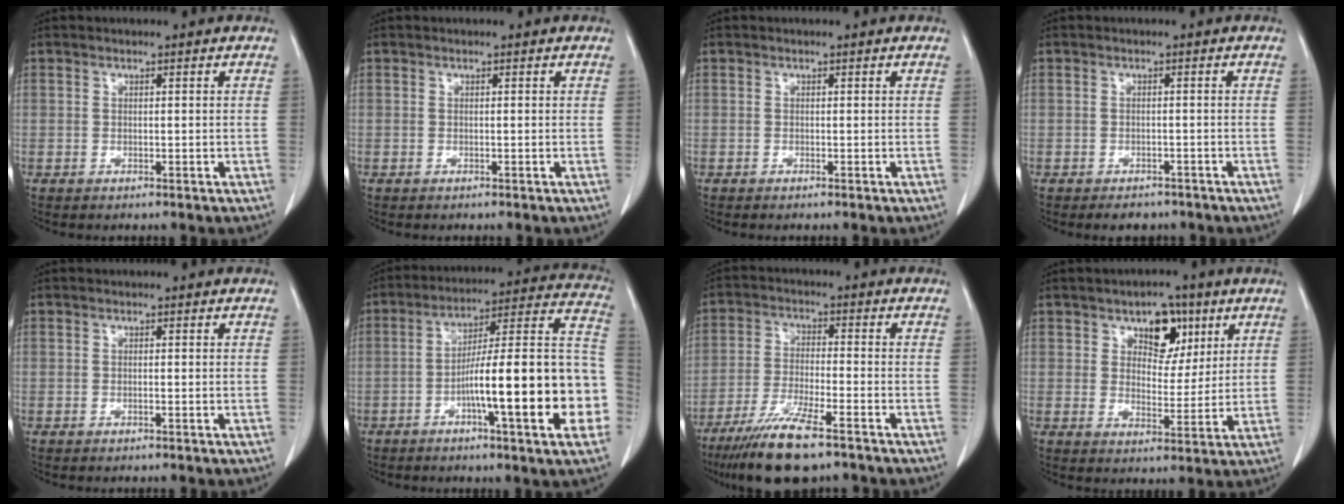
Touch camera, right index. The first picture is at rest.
{"total": 0.0}
{"total": 0.0}
{"total": 3.1, "force": [-2.5, 1.6, 0.8], "torque": [-0.009, 0.002, -0.029]}
{"total": 0.0}
{"total": 21.7, "force": [-5.7, 2.0, 20.9], "torque": [-0.226, 0.025, -0.082]}
{"total": 10.7, "force": [-7.6, 1.2, 7.4], "torque": [-0.139, -0.029, -0.133]}
{"total": 7.0, "force": [3.6, 4.3, 4.2], "torque": [-0.055, 0.010, 0.056]}